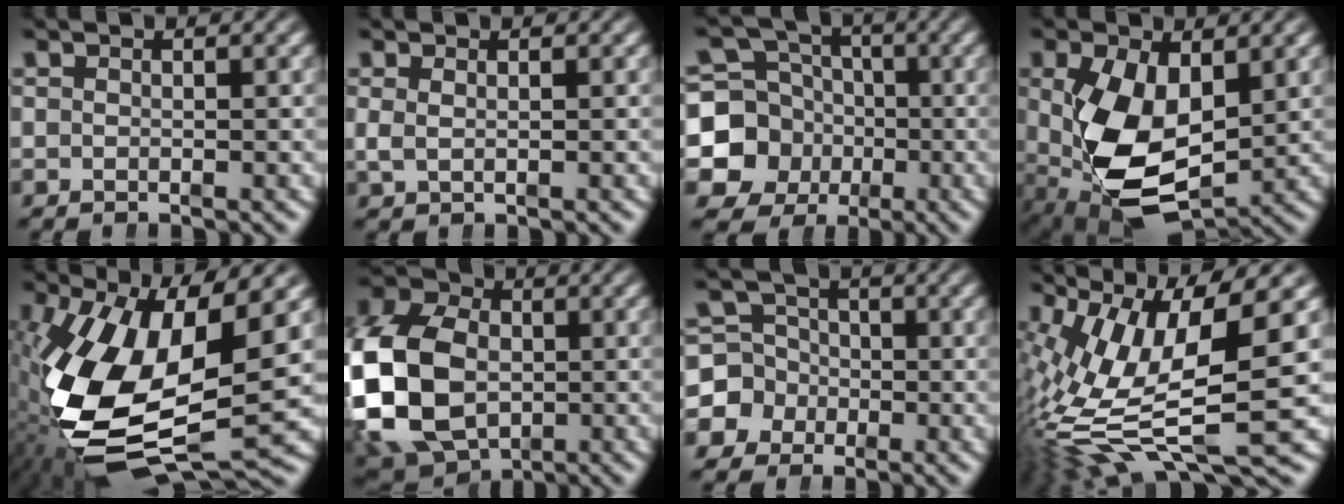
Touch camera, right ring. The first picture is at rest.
{"total": 1.0, "force": [0.4, 0.4, 0.8], "torque": [-0.024, -0.011, 0.016]}
{"total": 14.2, "force": [-2.6, 13.0, 5.1], "torque": [-0.100, -0.061, -0.043]}
{"total": 9.7, "force": [-1.3, 5.9, 7.5], "torque": [-0.168, -0.051, 0.003]}
{"total": 14.9, "force": [-2.3, 8.1, 12.3], "torque": [-0.265, -0.040, -0.008]}
{"total": 12.2, "force": [-1.3, 9.7, 7.3], "torque": [-0.188, -0.046, -0.004]}
{"total": 10.2, "force": [-2.6, 9.4, 2.8], "torque": [-0.076, -0.042, -0.045]}
{"total": 13.5, "force": [-1.0, 7.3, 11.3], "torque": [-0.215, -0.037, 0.003]}